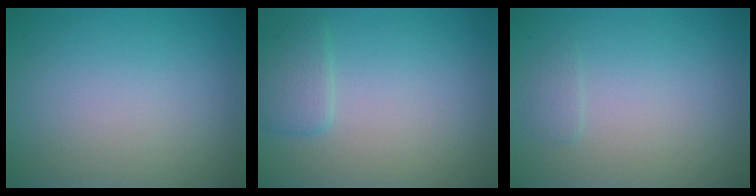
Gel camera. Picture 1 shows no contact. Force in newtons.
{"total": 1.9, "press": 1.9, "slide": 0.1}
{"total": 0.7, "press": 0.7, "slide": 0.2}